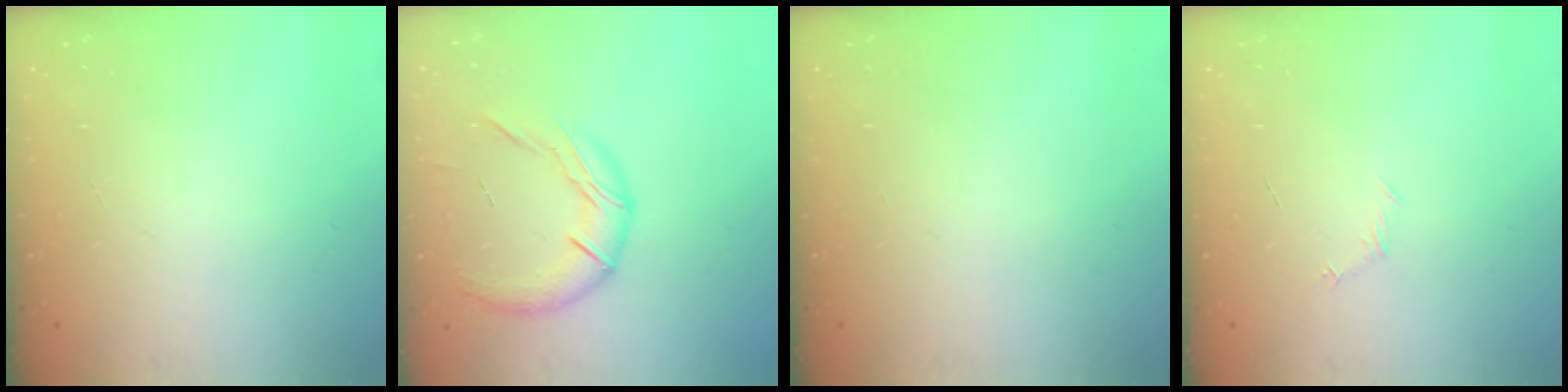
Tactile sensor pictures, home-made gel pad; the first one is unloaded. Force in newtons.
{"total": 12.1, "press": 12.0, "slide": 1.1}
{"total": 0.0}
{"total": 3.9, "press": 3.7, "slide": 1.0}